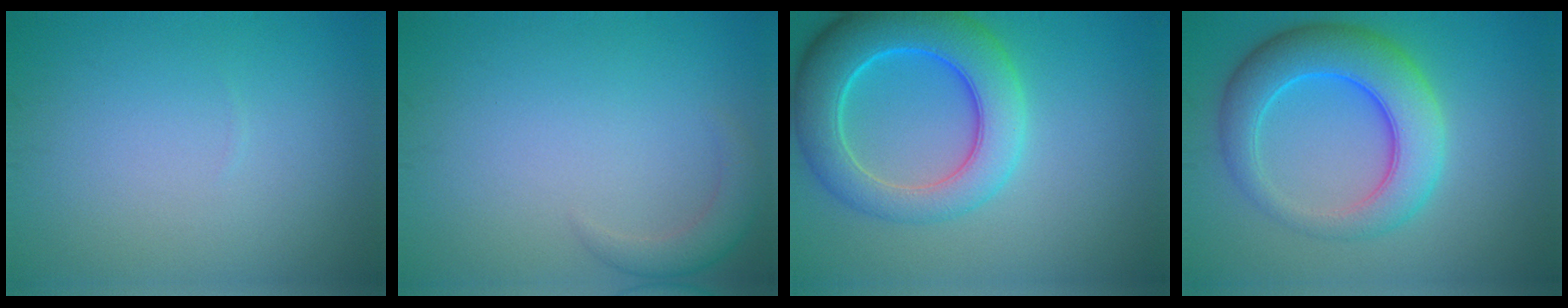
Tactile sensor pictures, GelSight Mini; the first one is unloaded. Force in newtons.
{"total": 2.2, "press": 2.2, "slide": 0.2}
{"total": 8.4, "press": 8.3, "slide": 0.3}
{"total": 7.6, "press": 7.6, "slide": 0.1}